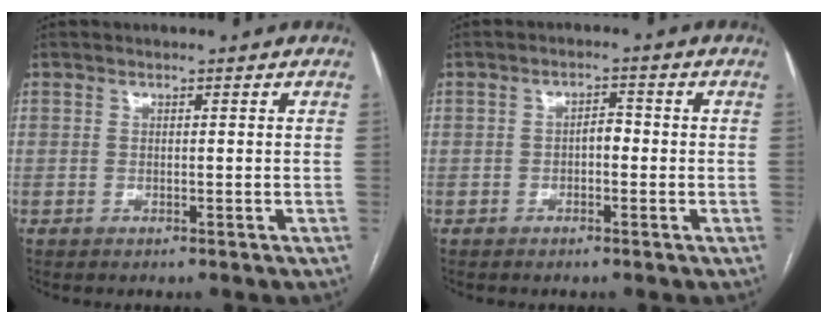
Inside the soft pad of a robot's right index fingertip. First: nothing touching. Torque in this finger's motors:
{"motor_torque": [0.37, -0.17, 0.24, 0.04]}